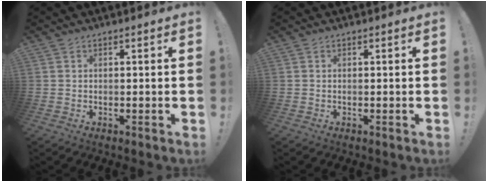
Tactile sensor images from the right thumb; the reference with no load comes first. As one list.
[{"total": 0.0}]